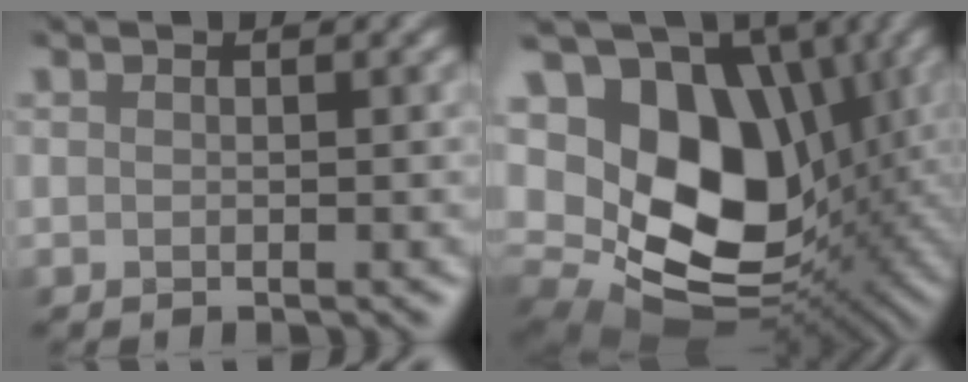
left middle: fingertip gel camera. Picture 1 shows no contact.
{"total": 16.9, "force": [0.2, 12.3, 11.6], "torque": [-0.209, -0.022, 0.025]}